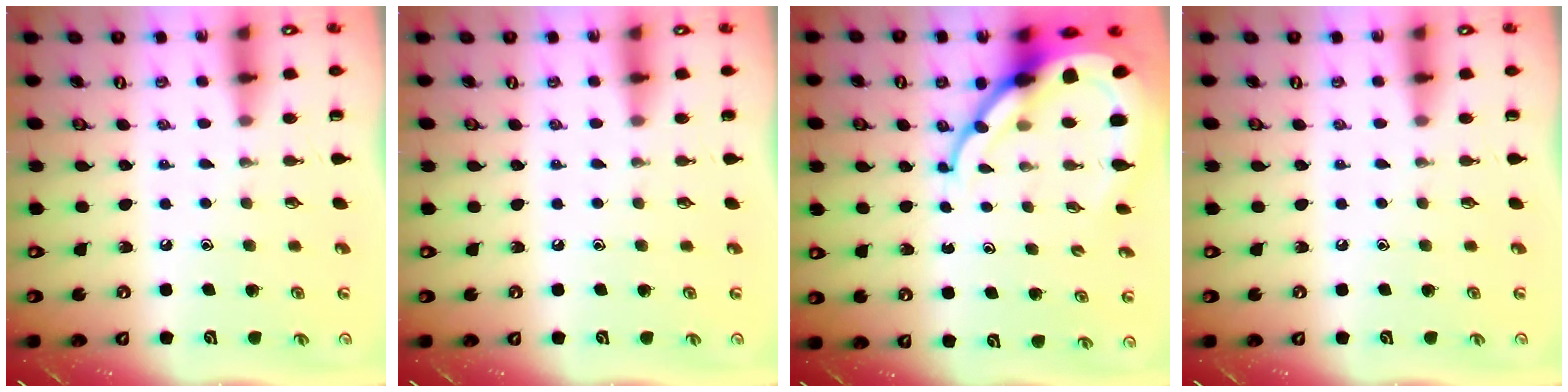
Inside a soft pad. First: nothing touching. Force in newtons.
{"total": 0.0}
{"total": 13.1, "press": 13.0, "slide": 1.3}
{"total": 0.0}